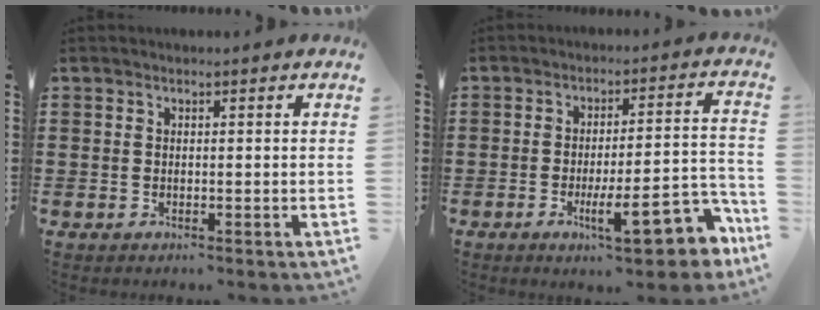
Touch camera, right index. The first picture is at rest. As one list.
[{"total": 12.0, "force": [-5.6, 3.2, 10.1], "torque": [-0.131, 0.001, -0.095]}]